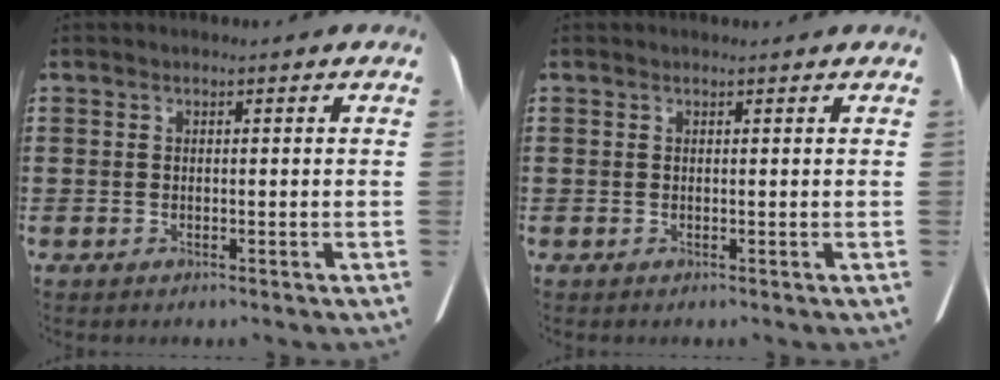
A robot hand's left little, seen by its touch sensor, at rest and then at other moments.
{"total": 0.0}